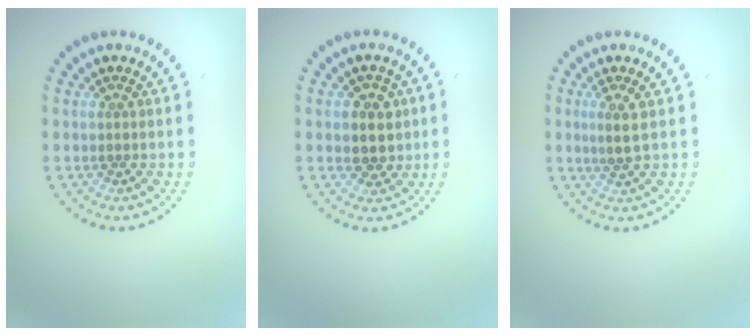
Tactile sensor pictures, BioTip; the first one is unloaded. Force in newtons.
{"total": 2.8, "press": 2.7, "slide": 0.7}
{"total": 1.8, "press": 1.6, "slide": 0.9}